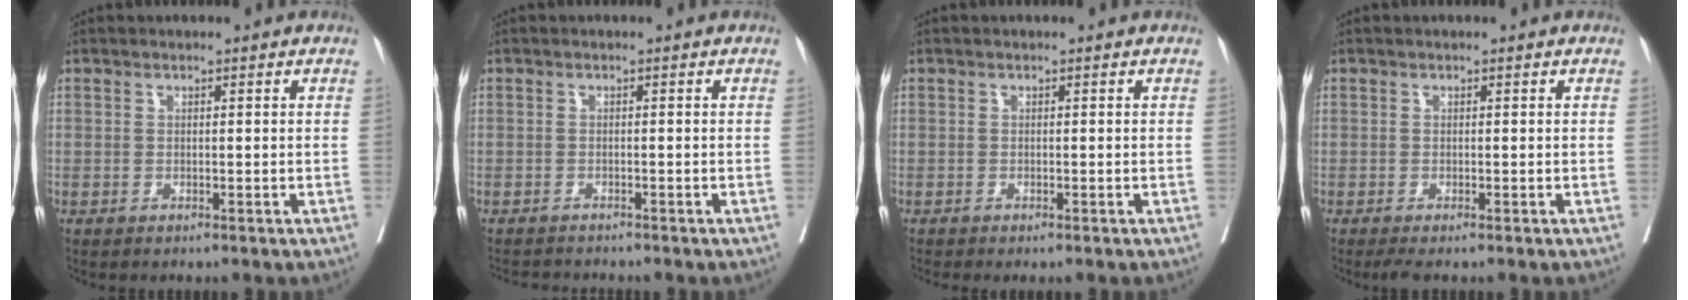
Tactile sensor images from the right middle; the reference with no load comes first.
{"total": 3.1, "force": [-3.0, 0.3, 0.4], "torque": [-0.003, -0.010, -0.048]}
{"total": 0.7, "force": [-0.6, 0.0, 0.3], "torque": [-0.003, -0.001, -0.011]}
{"total": 1.4, "force": [-1.0, 0.1, 0.9], "torque": [-0.017, -0.007, -0.018]}